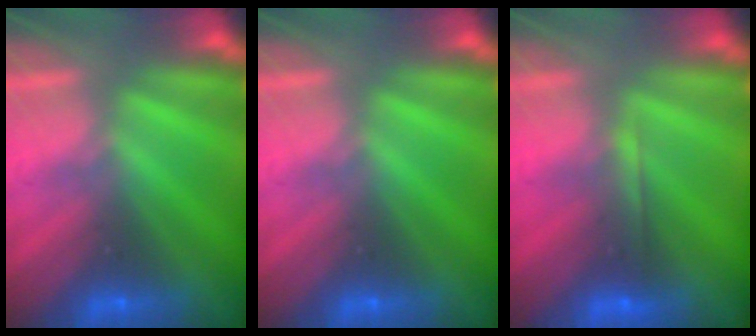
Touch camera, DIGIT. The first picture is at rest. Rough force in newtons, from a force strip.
{"total": 0.0}
{"total": 1.8}